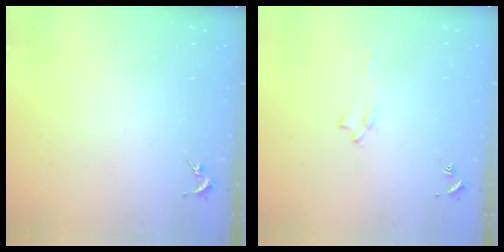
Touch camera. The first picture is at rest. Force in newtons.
{"total": 1.6, "press": 1.5, "slide": 0.2}